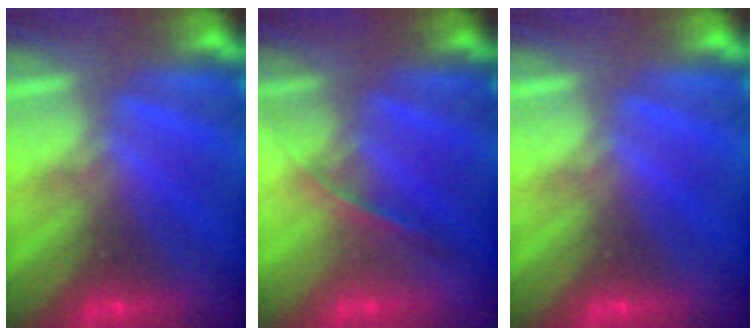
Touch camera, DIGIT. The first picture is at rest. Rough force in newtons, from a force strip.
{"total": 1.5}
{"total": 0.0}